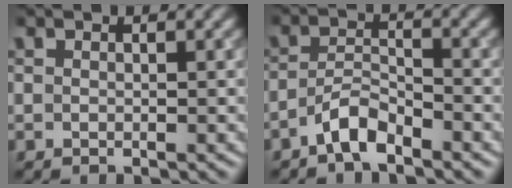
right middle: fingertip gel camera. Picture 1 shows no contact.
{"total": 3.0, "force": [-2.3, 0.9, 1.8], "torque": [-0.034, 0.010, -0.050]}